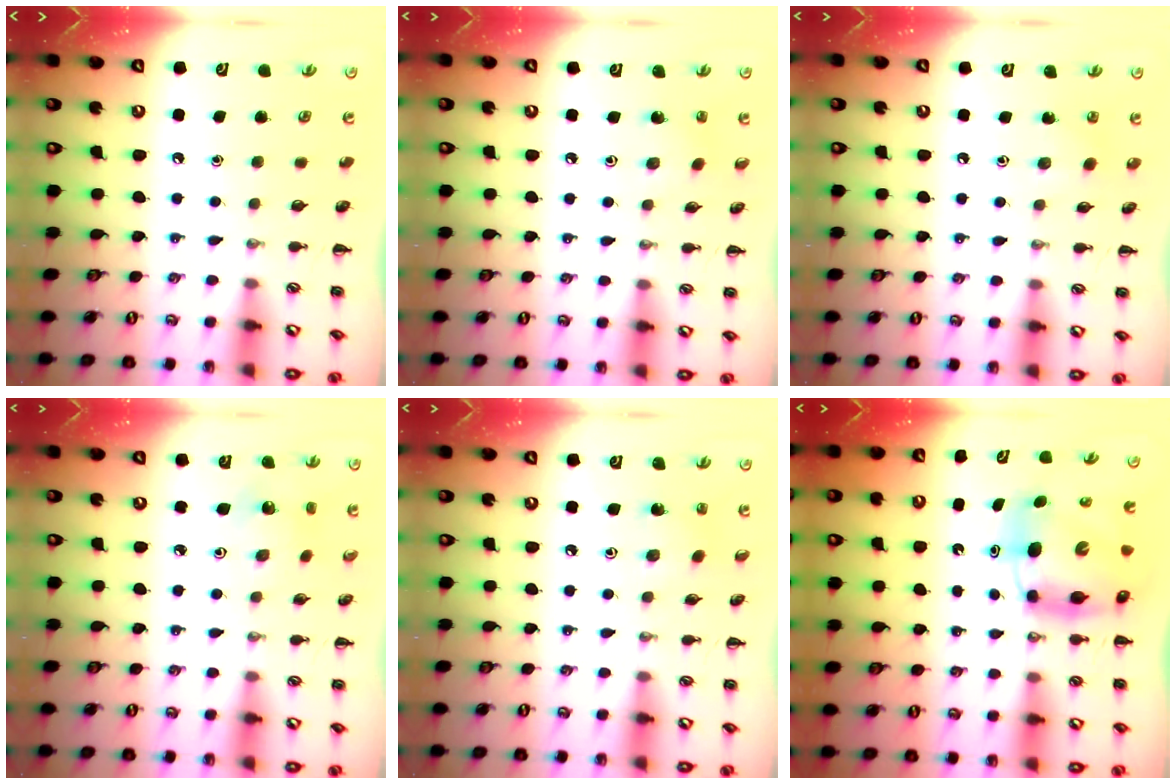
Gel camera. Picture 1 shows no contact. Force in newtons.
{"total": 1.5, "press": 1.4, "slide": 0.6}
{"total": 2.8, "press": 2.6, "slide": 0.9}
{"total": 2.6, "press": 2.4, "slide": 0.9}
{"total": 1.7, "press": 1.6, "slide": 0.6}
{"total": 7.9, "press": 7.6, "slide": 2.1}